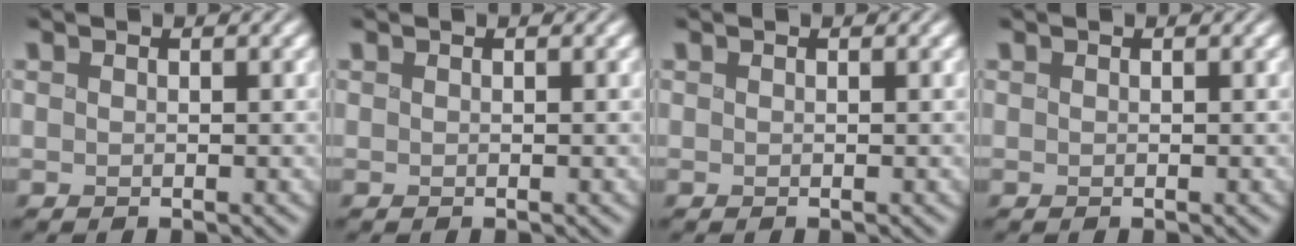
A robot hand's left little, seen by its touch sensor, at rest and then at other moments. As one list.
[{"total": 0.0}, {"total": 0.0}, {"total": 0.0}]